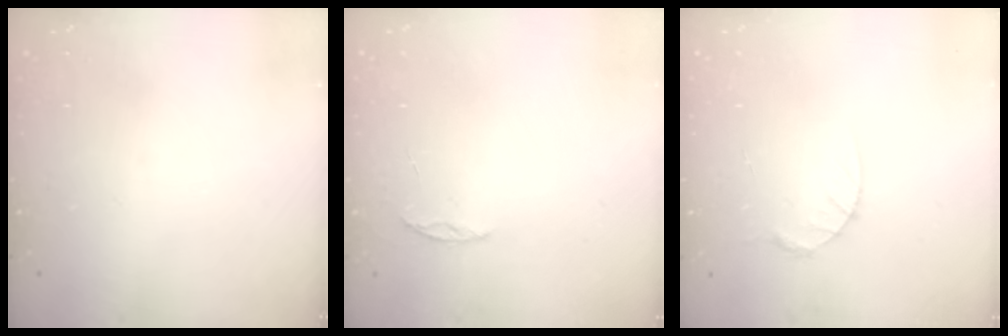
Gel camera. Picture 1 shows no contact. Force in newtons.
{"total": 2.4, "press": 2.4, "slide": 0.2}
{"total": 3.7, "press": 3.6, "slide": 0.4}